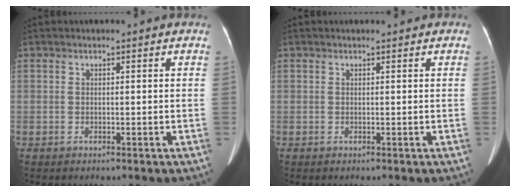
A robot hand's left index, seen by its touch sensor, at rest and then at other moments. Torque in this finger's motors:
{"motor_torque": [0.09, -0.09, 0.08, 0.03]}